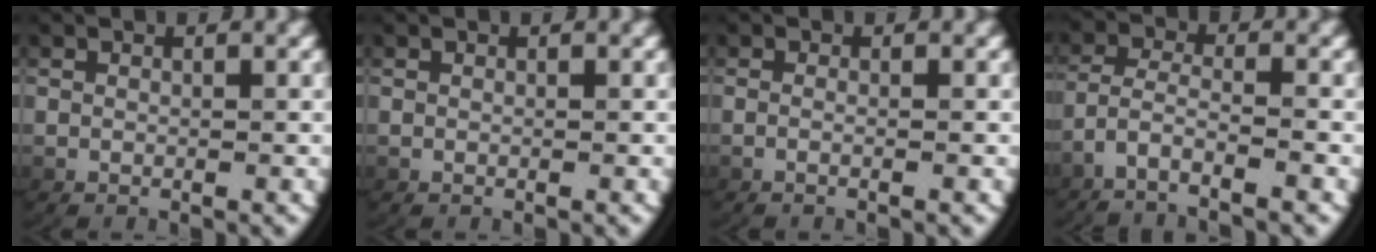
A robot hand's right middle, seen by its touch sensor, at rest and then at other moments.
{"total": 0.0}
{"total": 1.1, "force": [-0.8, -0.2, 0.8], "torque": [-0.027, -0.005, -0.011]}
{"total": 4.3, "force": [-3.2, 1.6, 2.4], "torque": [-0.073, -0.026, -0.044]}